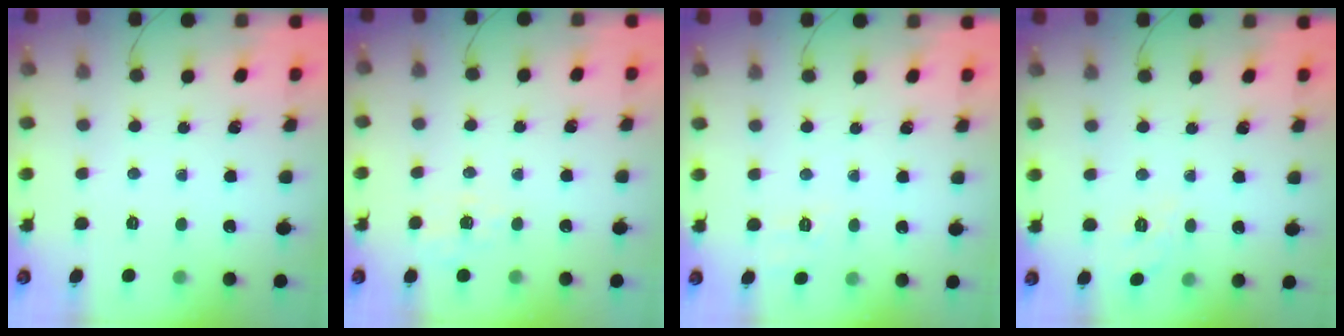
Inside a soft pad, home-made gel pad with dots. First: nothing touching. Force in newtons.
{"total": 2.1, "press": 1.3, "slide": 1.7}
{"total": 6.3, "press": 6.0, "slide": 1.8}
{"total": 5.6, "press": 5.4, "slide": 1.6}